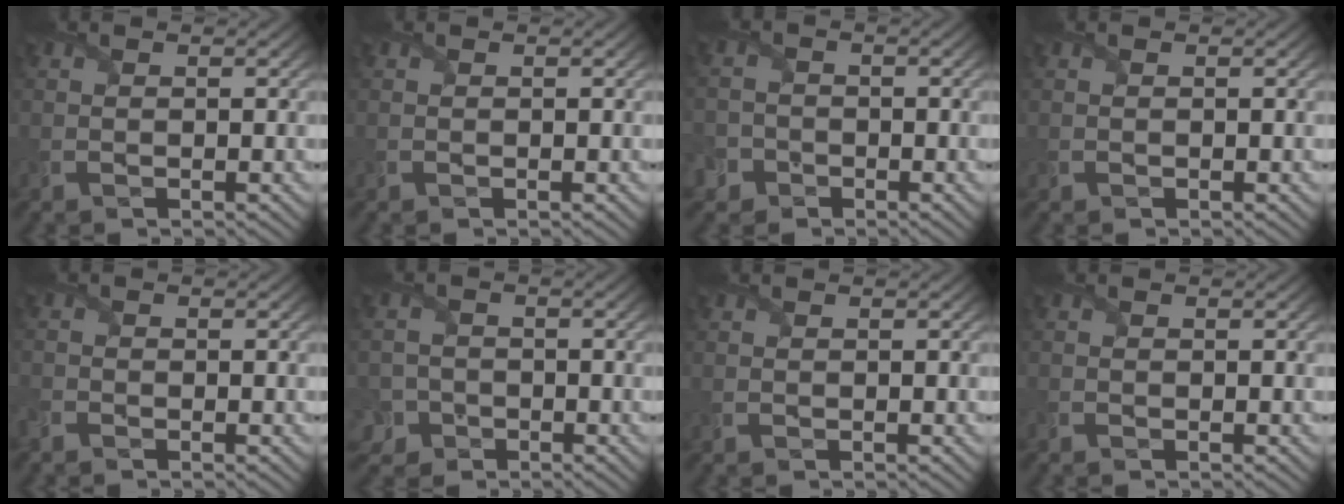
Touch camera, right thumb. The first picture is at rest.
{"total": 0.0}
{"total": 4.3, "force": [-2.4, 3.5, 0.9], "torque": [-0.020, -0.005, -0.058]}
{"total": 0.0}
{"total": 1.7, "force": [-1.5, 0.8, 0.4], "torque": [-0.016, -0.011, -0.041]}
{"total": 4.8, "force": [-2.7, 3.8, 1.2], "torque": [-0.024, -0.006, -0.061]}
{"total": 0.0}
{"total": 0.5, "force": [-0.5, 0.2, 0.1], "torque": [-0.003, -0.007, -0.008]}